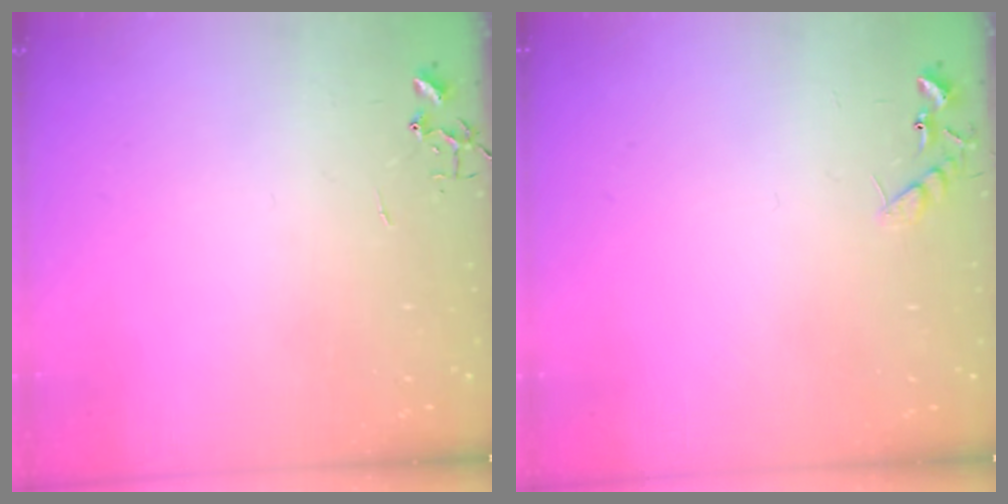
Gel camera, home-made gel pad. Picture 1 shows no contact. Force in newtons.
{"total": 7.6, "press": 7.6, "slide": 0.7}